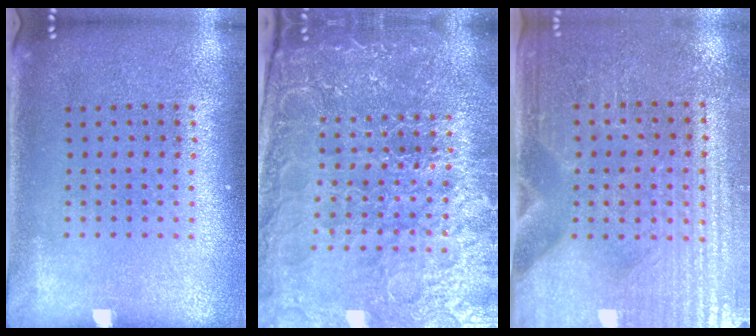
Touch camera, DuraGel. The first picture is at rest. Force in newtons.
{"total": 5.5, "press": 5.0, "slide": 2.3}
{"total": 3.5, "press": 3.3, "slide": 1.1}